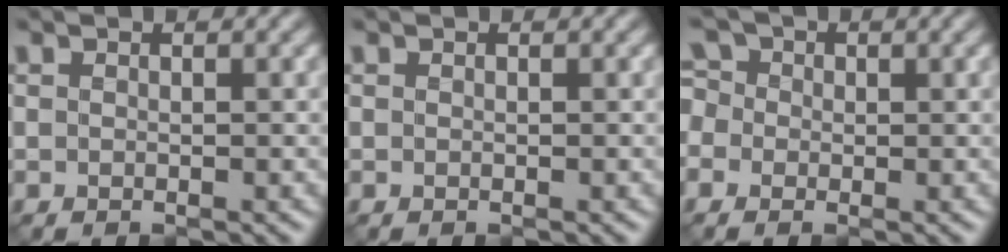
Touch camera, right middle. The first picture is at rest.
{"total": 0.0}
{"total": 4.0, "force": [0.4, 3.6, 1.8], "torque": [-0.048, 0.027, -0.022]}